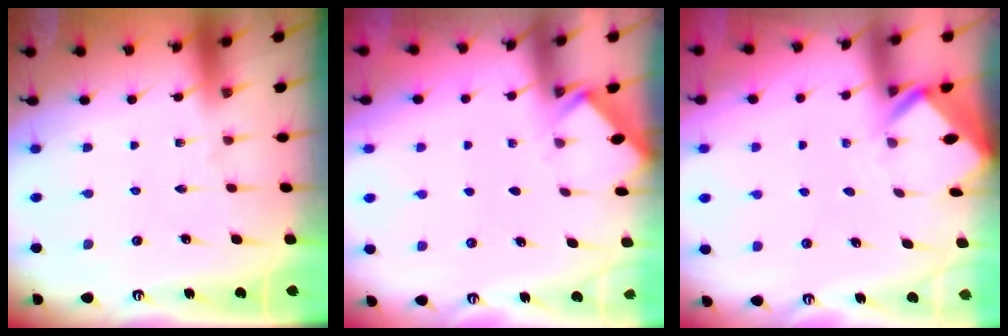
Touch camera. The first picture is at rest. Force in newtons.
{"total": 2.5, "press": 2.4, "slide": 0.4}
{"total": 3.0, "press": 3.0, "slide": 0.2}